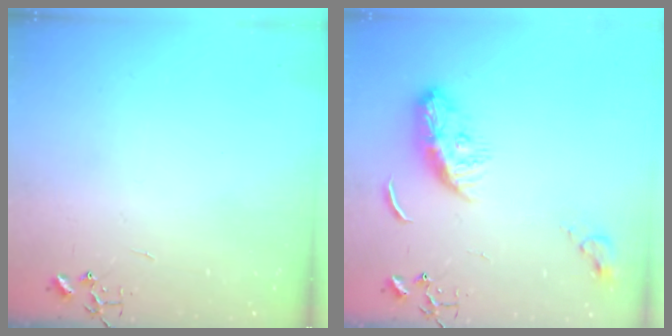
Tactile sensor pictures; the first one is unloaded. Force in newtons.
{"total": 10.3, "press": 10.3, "slide": 0.6}